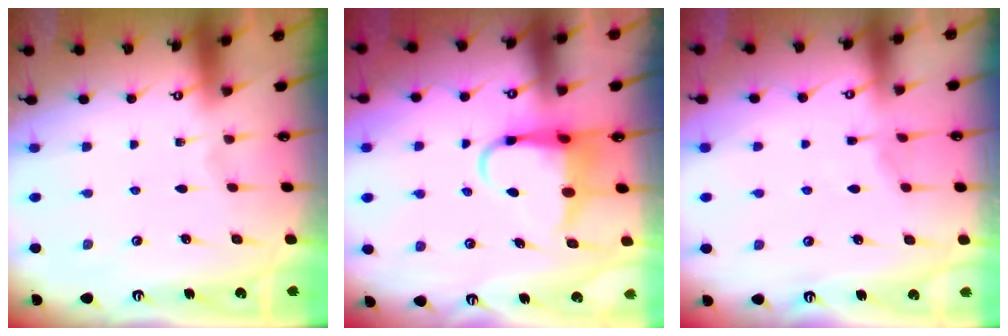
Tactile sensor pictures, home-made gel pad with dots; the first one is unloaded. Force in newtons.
{"total": 6.6, "press": 6.5, "slide": 1.2}
{"total": 2.8, "press": 2.7, "slide": 0.3}